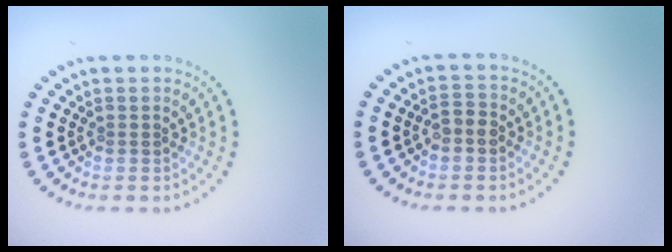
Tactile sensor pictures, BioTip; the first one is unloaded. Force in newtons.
{"total": 1.6, "press": 1.6, "slide": 0.1}